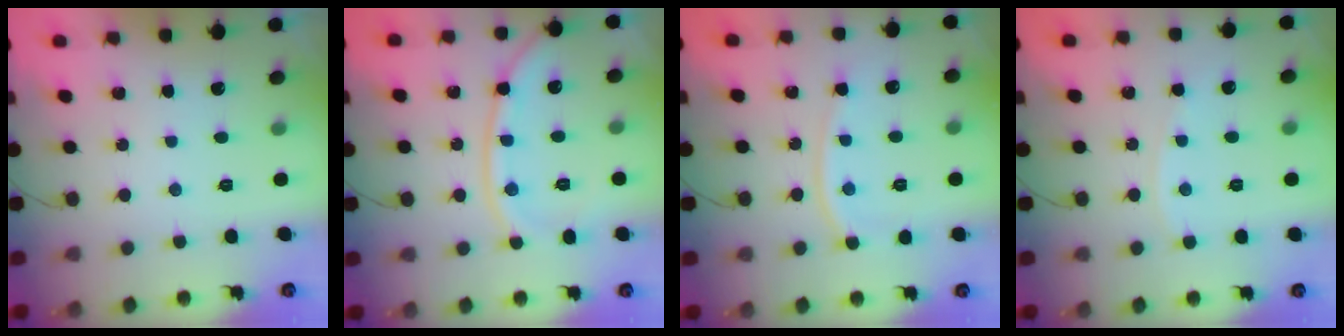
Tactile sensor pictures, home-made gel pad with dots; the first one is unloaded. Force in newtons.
{"total": 11.6, "press": 11.5, "slide": 1.6}
{"total": 9.2, "press": 9.1, "slide": 1.3}
{"total": 3.5, "press": 3.5, "slide": 0.4}